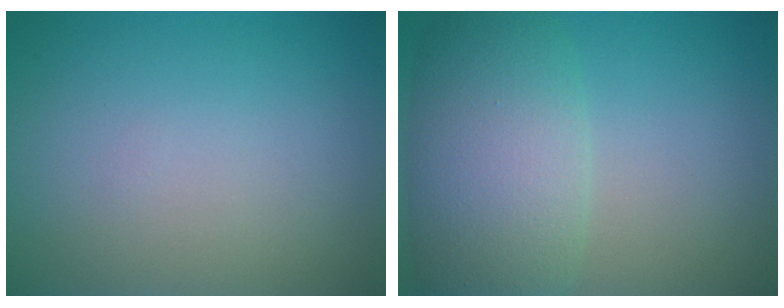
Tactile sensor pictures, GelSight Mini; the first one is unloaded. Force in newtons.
{"total": 7.7, "press": 7.7, "slide": 0.2}